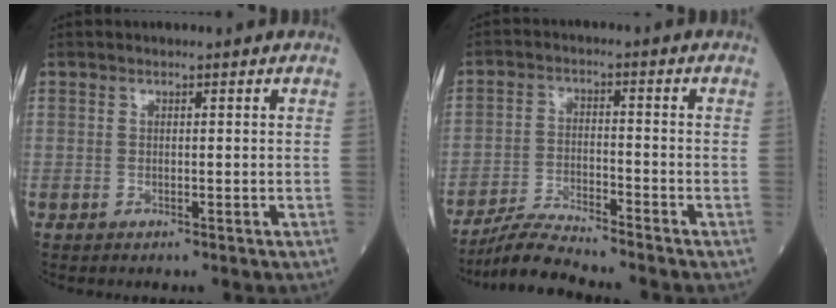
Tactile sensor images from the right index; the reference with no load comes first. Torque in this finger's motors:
{"motor_torque": [0.15, -0.31, 0.07, -0.01]}